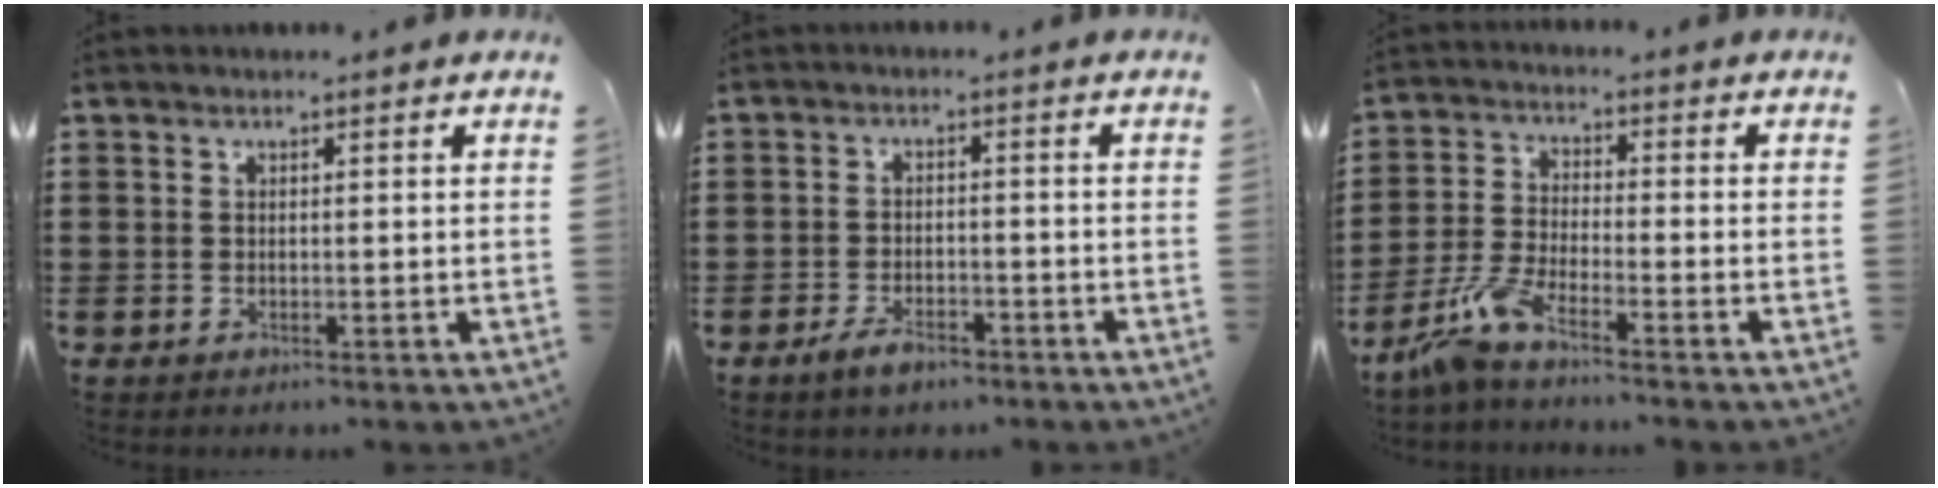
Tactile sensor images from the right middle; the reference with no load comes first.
{"total": 3.3, "force": [-2.6, 1.3, 1.6], "torque": [-0.034, 0.002, -0.051]}
{"total": 6.2, "force": [-4.8, 0.6, 3.8], "torque": [-0.106, -0.016, -0.098]}